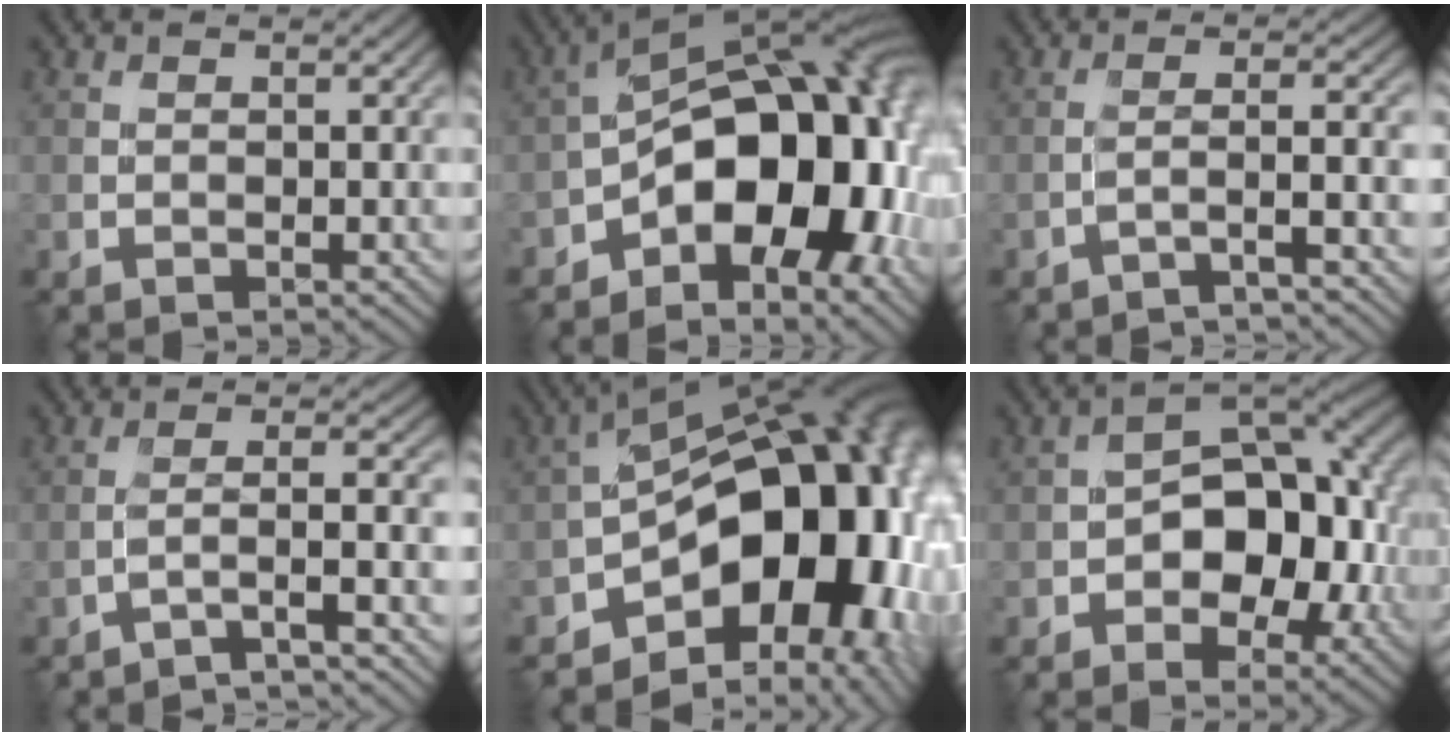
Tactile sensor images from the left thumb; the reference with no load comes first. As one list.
[{"total": 18.3, "force": [-5.1, 9.8, 14.6], "torque": [-0.196, -0.006, -0.086]}, {"total": 3.8, "force": [-2.4, 0.4, 3.0], "torque": [-0.030, 0.015, -0.067]}, {"total": 4.4, "force": [-2.8, 0.4, 3.4], "torque": [-0.036, 0.020, -0.074]}, {"total": 18.7, "force": [-5.6, 10.6, 14.3], "torque": [-0.178, -0.010, -0.085]}, {"total": 12.7, "force": [-2.0, 8.1, 9.6], "torque": [-0.116, 0.000, -0.035]}]